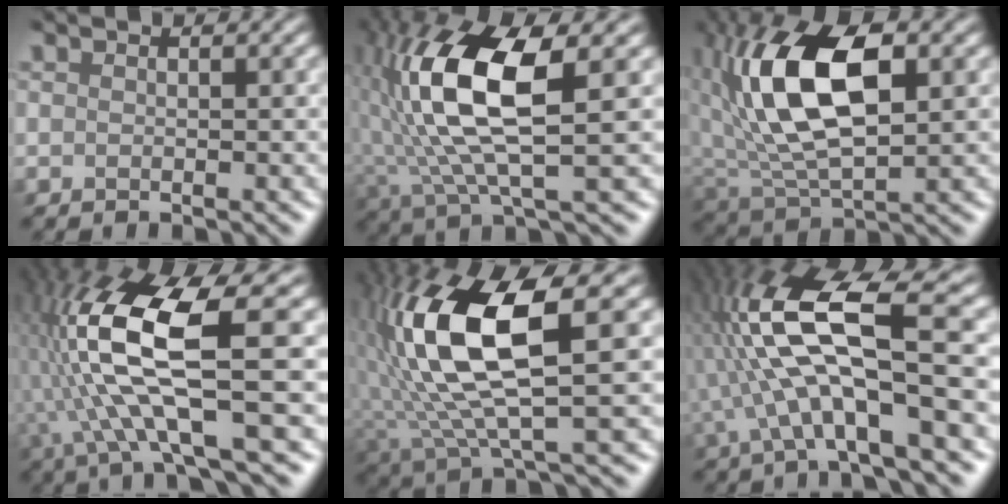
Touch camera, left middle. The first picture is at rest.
{"total": 9.7, "force": [1.8, 2.7, 9.2], "torque": [-0.194, 0.013, 0.038]}
{"total": 11.3, "force": [2.7, 5.7, 9.3], "torque": [-0.180, 0.018, 0.048]}
{"total": 10.4, "force": [0.1, 2.6, 10.1], "torque": [-0.210, 0.012, 0.002]}
{"total": 11.0, "force": [2.9, 3.1, 10.2], "torque": [-0.216, 0.007, 0.062]}
{"total": 10.8, "force": [0.0, 2.6, 10.4], "torque": [-0.203, 0.030, -0.003]}